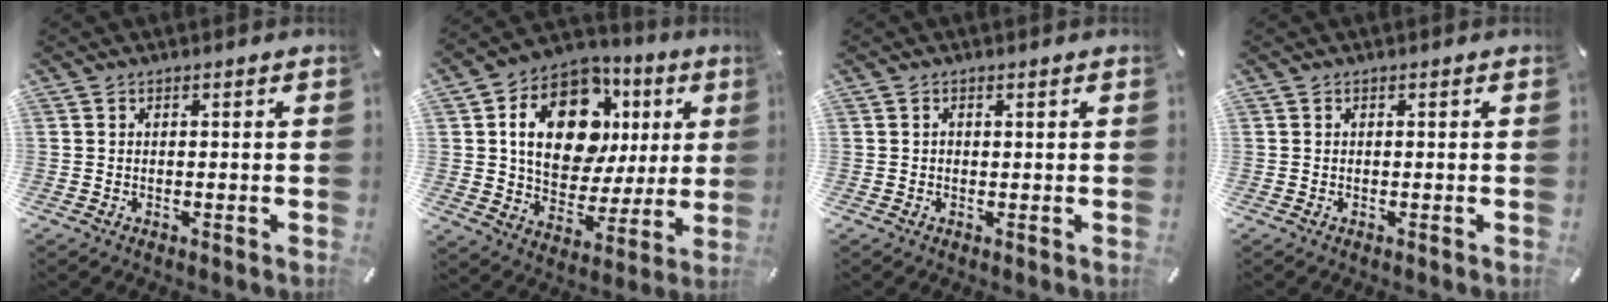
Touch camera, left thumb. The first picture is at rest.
{"total": 18.5, "force": [6.3, 12.8, 11.8], "torque": [-0.191, -0.022, 0.114]}
{"total": 0.6, "force": [0.2, 0.3, 0.4], "torque": [-0.010, 0.000, 0.003]}
{"total": 0.0}